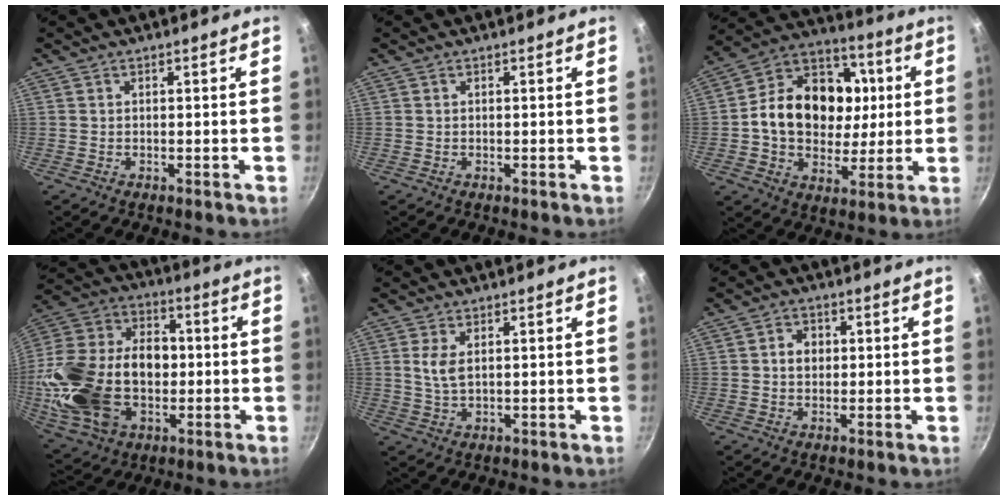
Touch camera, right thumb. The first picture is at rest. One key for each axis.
{"total": 0.0}
{"total": 20.4, "fx": 1.7, "fy": 16.0, "fz": 12.5, "tx": -0.180, "ty": 0.023, "tz": 0.019}
{"total": 26.9, "fx": -2.8, "fy": 18.7, "fz": 19.1, "tx": -0.356, "ty": 0.040, "tz": -0.039}
{"total": 4.1, "fx": 1.1, "fy": 2.1, "fz": 3.4, "tx": -0.066, "ty": -0.007, "tz": 0.024}
{"total": 3.6, "fx": 0.4, "fy": 2.9, "fz": 2.0, "tx": -0.014, "ty": 0.006, "tz": 0.003}